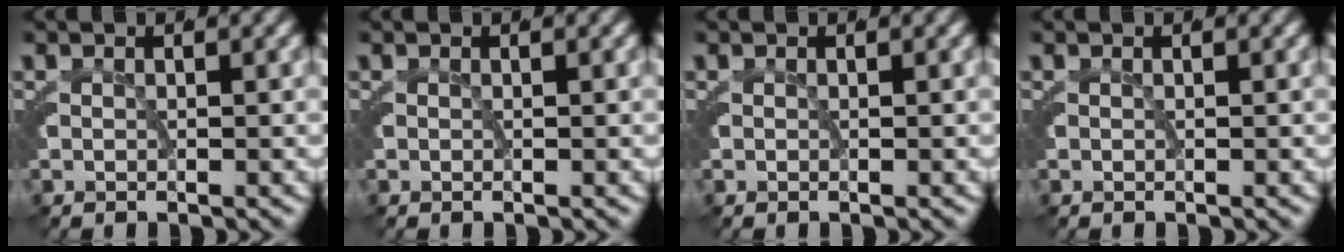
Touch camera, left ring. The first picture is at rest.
{"total": 0.0}
{"total": 0.0}
{"total": 0.0}